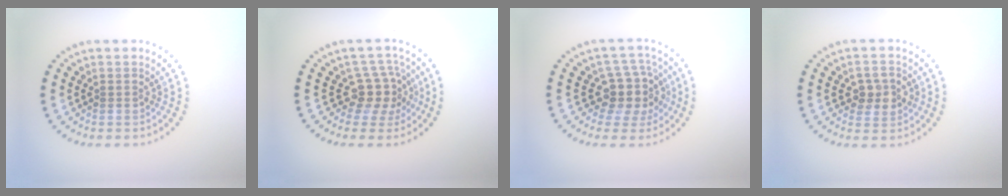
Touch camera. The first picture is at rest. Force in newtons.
{"total": 3.3, "press": 2.6, "slide": 2.0}
{"total": 3.8, "press": 3.1, "slide": 2.3}
{"total": 2.5, "press": 2.4, "slide": 0.6}